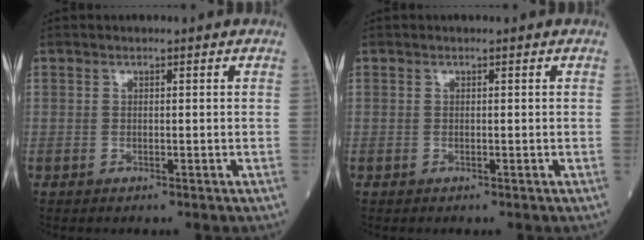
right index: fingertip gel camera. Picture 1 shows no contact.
{"total": 0.0}